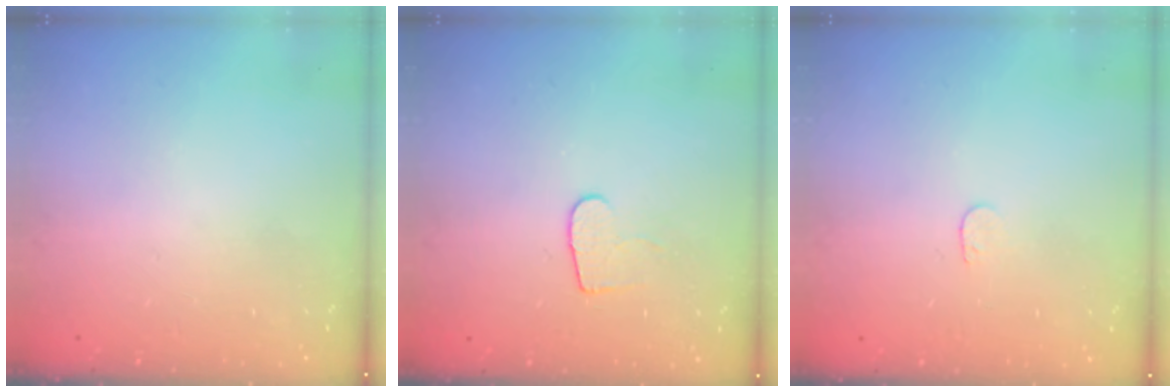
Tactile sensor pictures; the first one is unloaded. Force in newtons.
{"total": 6.3, "press": 6.3, "slide": 0.6}
{"total": 3.6, "press": 3.6, "slide": 0.3}